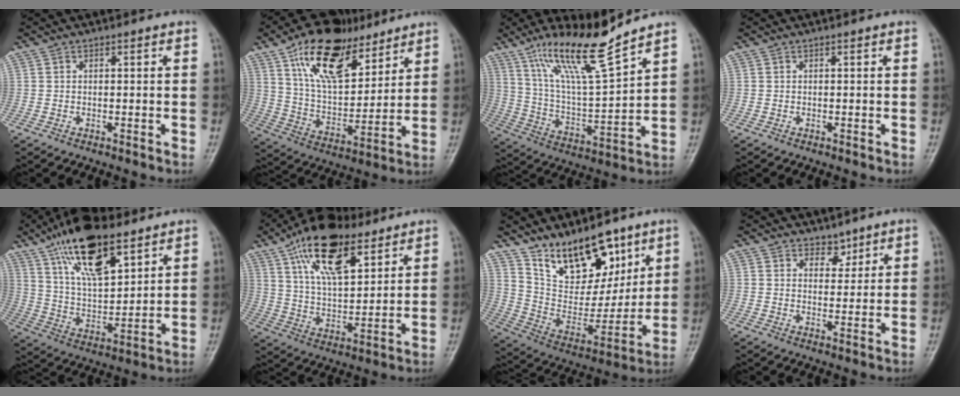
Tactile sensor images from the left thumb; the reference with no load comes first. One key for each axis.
{"total": 19.7, "fx": 11.7, "fy": 9.8, "fz": 12.4, "tx": -0.167, "ty": -0.044, "tz": 0.214}
{"total": 17.5, "fx": 12.8, "fy": 1.7, "fz": 11.8, "tx": -0.202, "ty": -0.067, "tz": 0.247}
{"total": 0.0}
{"total": 18.2, "fx": 11.0, "fy": 7.4, "fz": 12.5, "tx": -0.193, "ty": -0.044, "tz": 0.205}
{"total": 18.6, "fx": 10.4, "fy": 8.5, "fz": 12.9, "tx": -0.193, "ty": -0.032, "tz": 0.183}
{"total": 17.9, "fx": 11.6, "fy": 9.4, "fz": 9.8, "tx": -0.102, "ty": -0.068, "tz": 0.218}
{"total": 3.3, "fx": 2.4, "fy": 2.1, "fz": 0.7, "tx": 0.014, "ty": -0.016, "tz": 0.036}